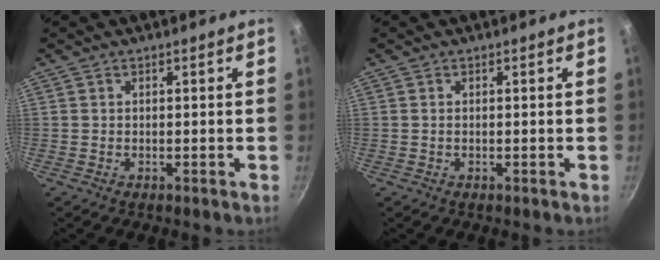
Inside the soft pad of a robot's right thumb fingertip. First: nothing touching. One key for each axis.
{"total": 0.0}